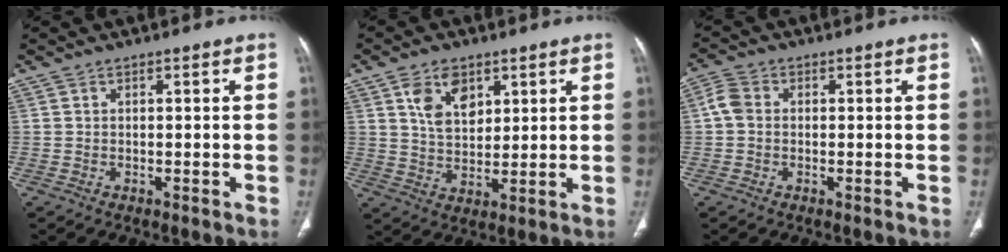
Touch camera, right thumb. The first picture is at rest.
{"total": 8.2, "force": [3.9, 5.1, 5.1], "torque": [-0.068, -0.021, 0.075]}
{"total": 3.4, "force": [0.1, 2.7, 2.1], "torque": [-0.042, 0.011, -0.005]}